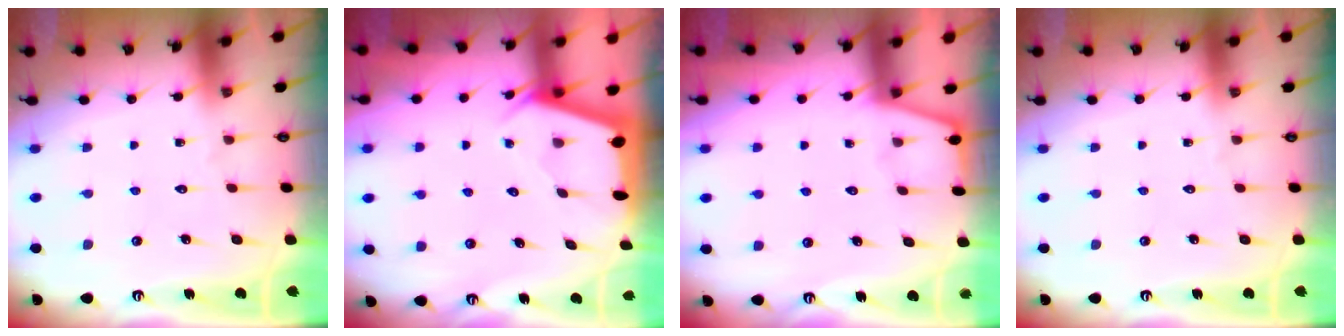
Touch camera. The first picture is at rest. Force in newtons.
{"total": 2.4, "press": 2.4, "slide": 0.3}
{"total": 1.1, "press": 1.0, "slide": 0.2}
{"total": 0.0}